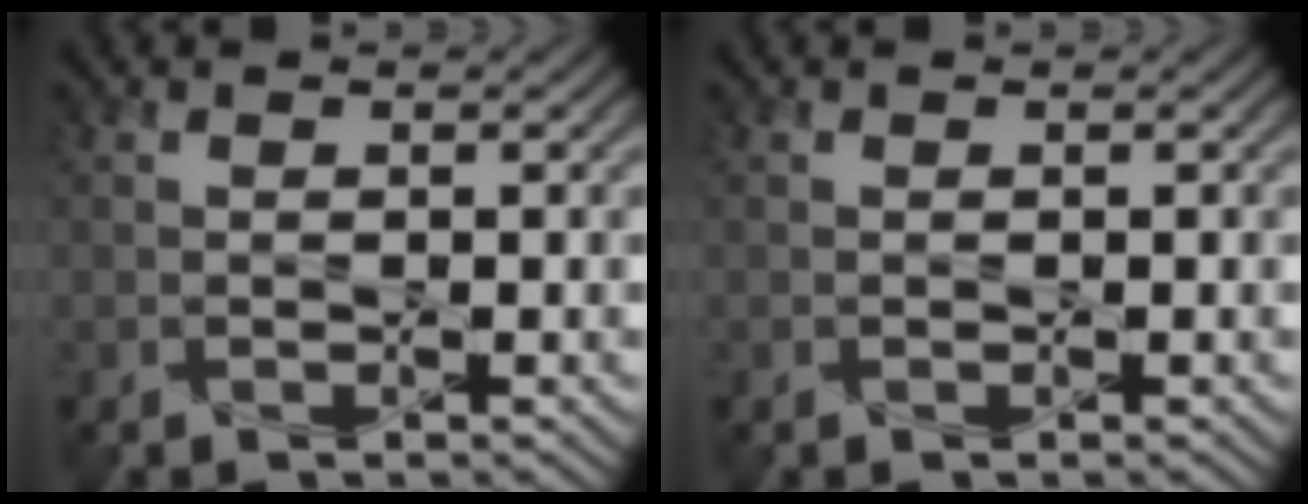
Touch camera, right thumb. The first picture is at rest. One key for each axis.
{"total": 0.0}